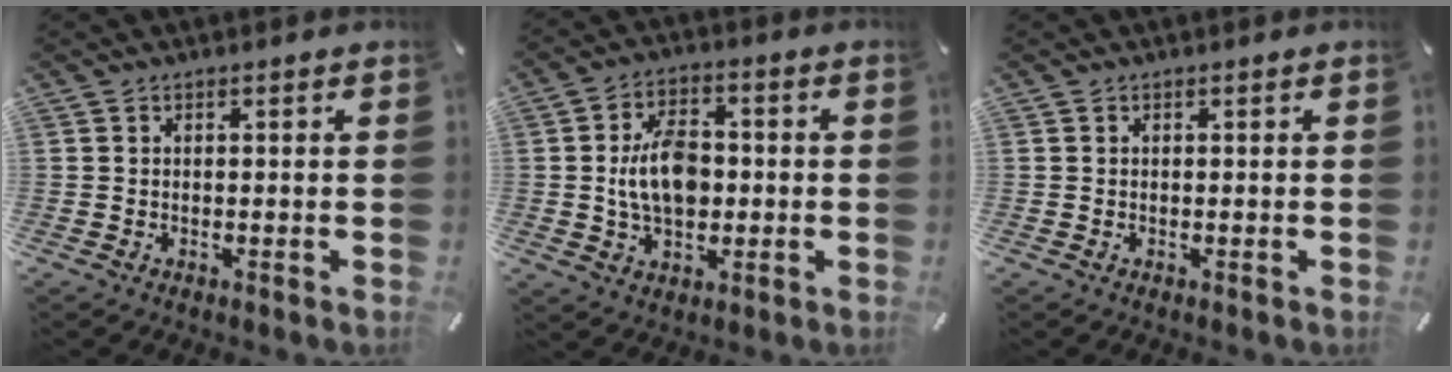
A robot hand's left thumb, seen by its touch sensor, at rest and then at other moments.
{"total": 10.4, "force": [-0.2, 7.2, 7.5], "torque": [-0.146, 0.007, -0.005]}
{"total": 0.0}